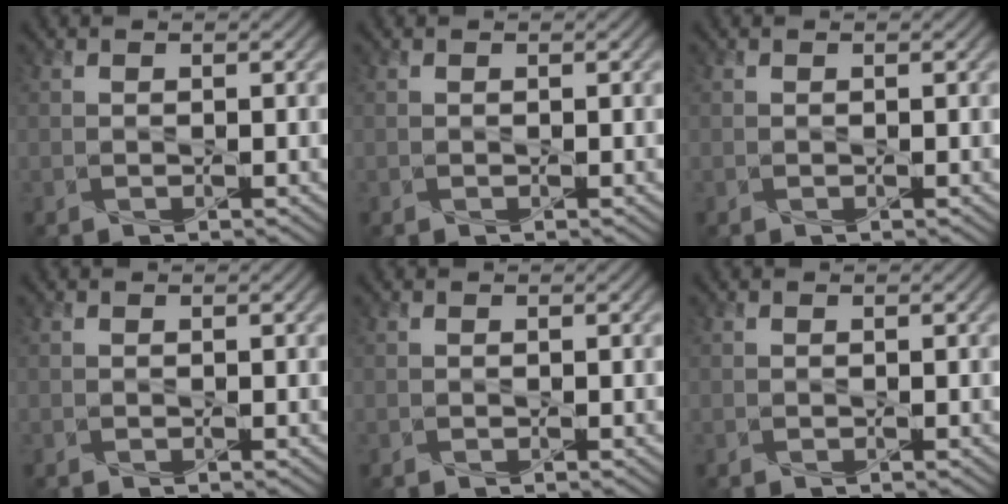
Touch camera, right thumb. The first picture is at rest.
{"total": 0.0}
{"total": 0.0}
{"total": 0.0}
{"total": 0.0}
{"total": 0.0}